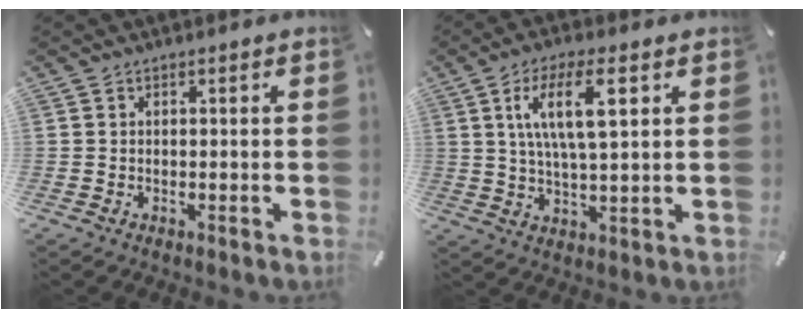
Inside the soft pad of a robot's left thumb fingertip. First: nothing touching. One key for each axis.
{"total": 11.3, "fx": 4.0, "fy": 3.4, "fz": 10.0, "tx": -0.191, "ty": -0.001, "tz": 0.063}